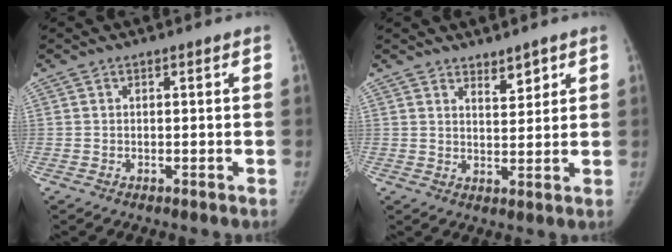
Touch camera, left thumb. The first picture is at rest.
{"total": 3.6, "force": [2.6, 1.6, 1.9], "torque": [-0.013, -0.021, 0.044]}